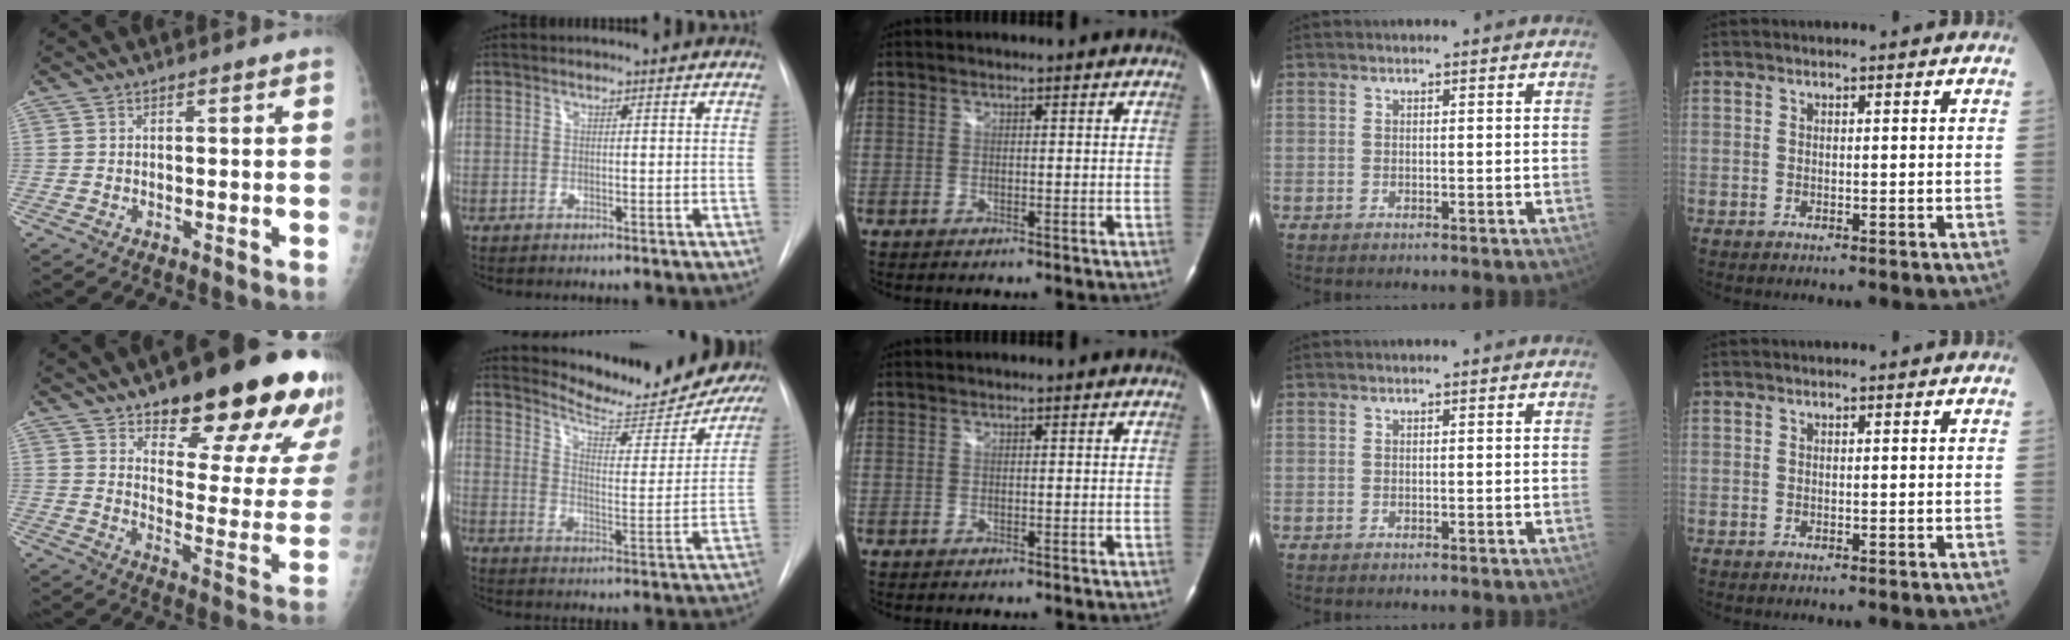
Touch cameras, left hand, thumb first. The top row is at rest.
{"thumb": {"total": 24.3, "force": [16.4, 7.8, 16.0], "torque": [-0.160, -0.084, 0.218]}, "index": {"total": 15.7, "force": [15.2, 1.5, 3.7], "torque": [-0.055, -0.071, 0.193]}}